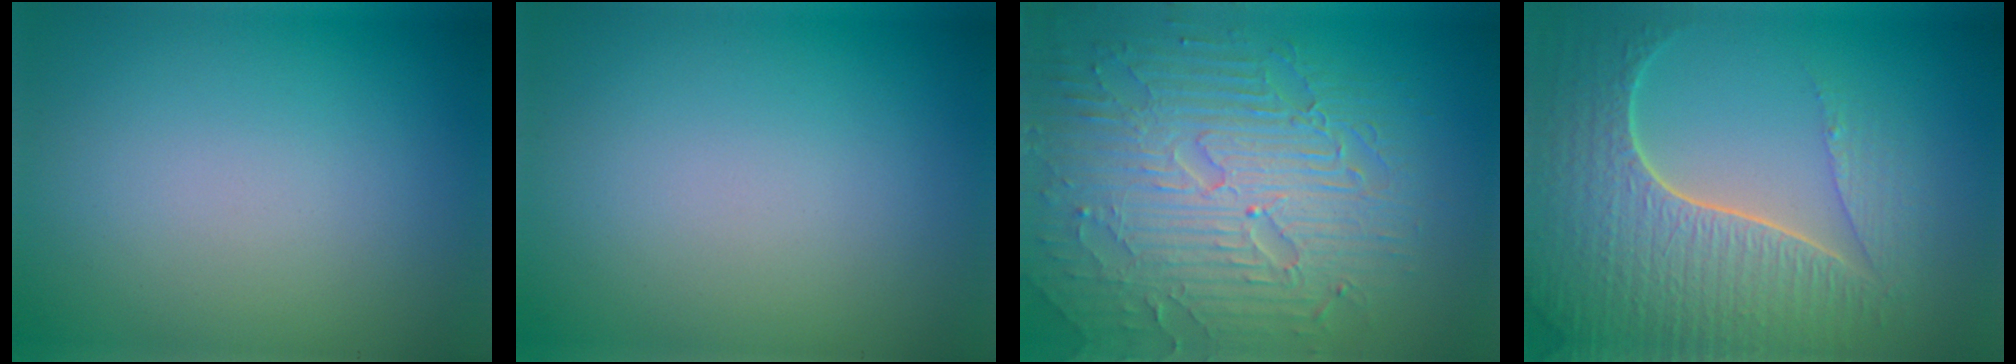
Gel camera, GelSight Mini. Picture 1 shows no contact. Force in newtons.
{"total": 0.0}
{"total": 8.8, "press": 6.3, "slide": 6.1}
{"total": 7.7, "press": 5.6, "slide": 5.3}